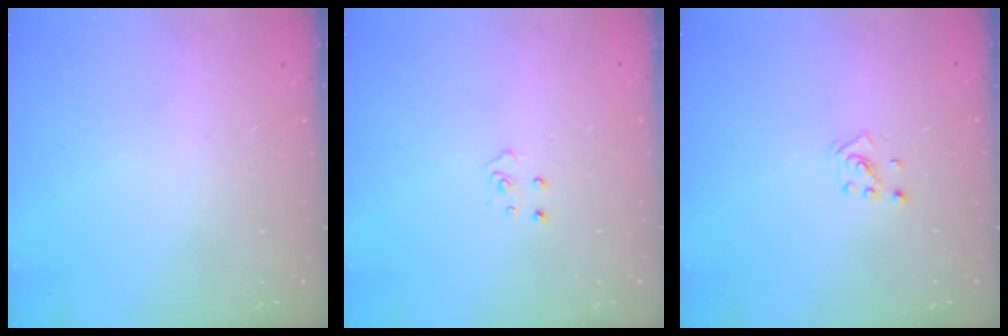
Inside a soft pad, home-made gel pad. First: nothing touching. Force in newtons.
{"total": 3.8, "press": 3.8, "slide": 0.3}
{"total": 2.2, "press": 2.2, "slide": 0.6}